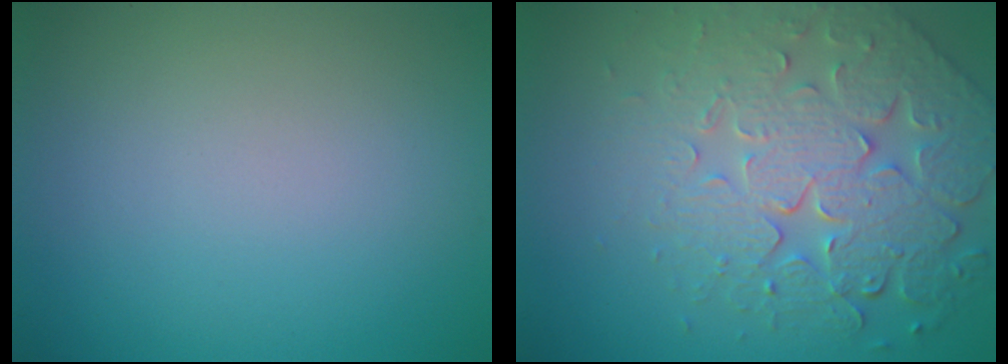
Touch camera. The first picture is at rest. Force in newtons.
{"total": 7.9, "press": 5.7, "slide": 5.4}